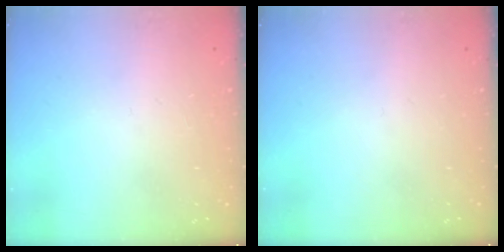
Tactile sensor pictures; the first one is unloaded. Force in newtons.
{"total": 0.0}